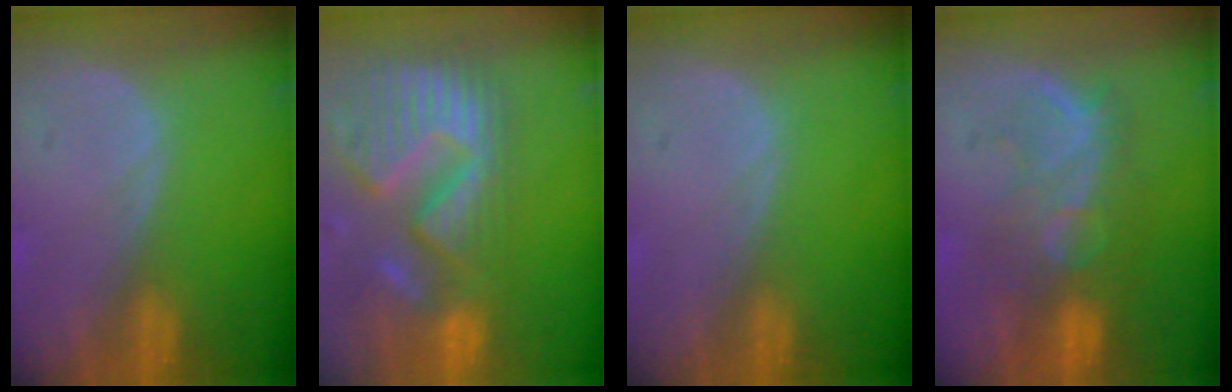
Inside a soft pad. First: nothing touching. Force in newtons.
{"total": 14.4, "press": 12.0, "slide": 7.9}
{"total": 0.0}
{"total": 9.9, "press": 8.6, "slide": 4.9}